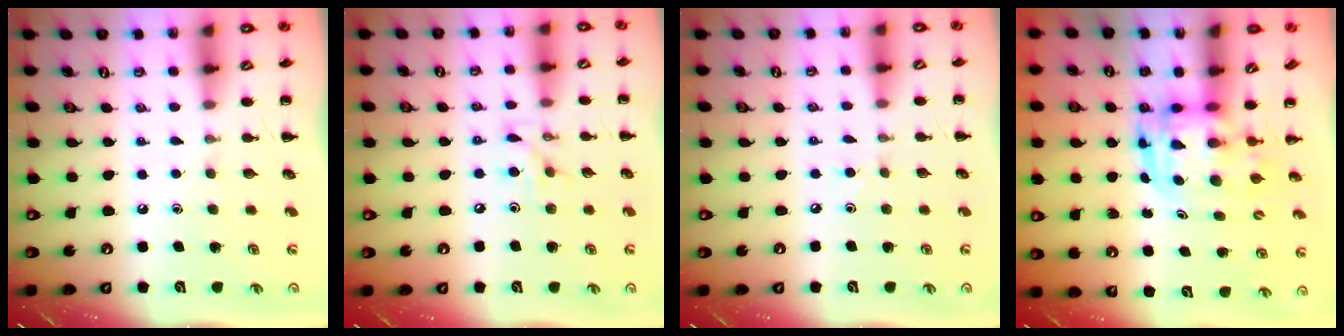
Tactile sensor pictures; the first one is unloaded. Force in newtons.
{"total": 6.3, "press": 6.3, "slide": 0.9}
{"total": 2.4, "press": 2.3, "slide": 0.8}
{"total": 3.7, "press": 3.6, "slide": 0.7}